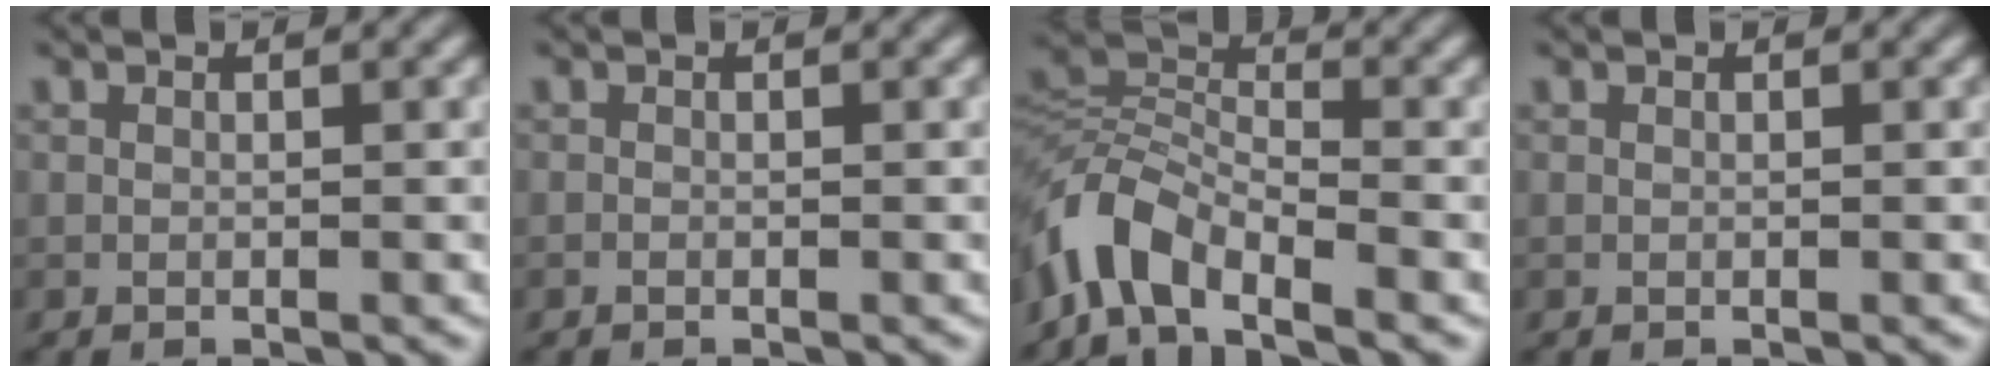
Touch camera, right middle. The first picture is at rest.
{"total": 0.0}
{"total": 6.4, "force": [-4.3, 2.8, 3.8], "torque": [-0.067, 0.006, -0.098]}
{"total": 0.0}